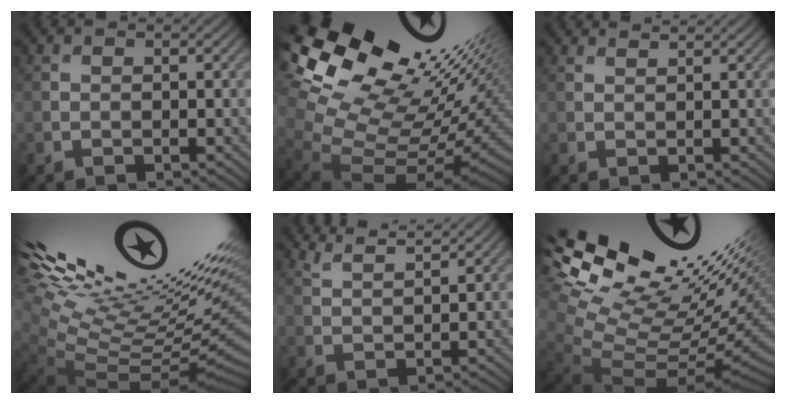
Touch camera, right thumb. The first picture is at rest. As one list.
[{"total": 18.0, "force": [8.1, 9.4, 13.1], "torque": [-0.211, 0.022, 0.173]}, {"total": 1.7, "force": [1.7, -0.3, 0.1], "torque": [-0.004, 0.000, 0.035]}, {"total": 17.2, "force": [7.3, 4.9, 14.8], "torque": [-0.189, 0.032, 0.133]}, {"total": 4.2, "force": [4.0, 0.0, 1.3], "torque": [-0.029, 0.001, 0.079]}, {"total": 17.5, "force": [8.2, 8.0, 13.2], "torque": [-0.208, 0.040, 0.173]}]